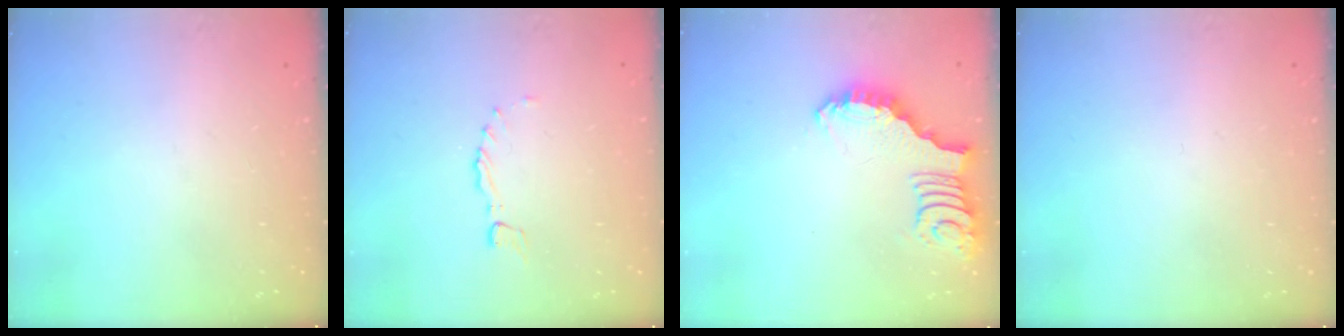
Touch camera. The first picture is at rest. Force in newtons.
{"total": 0.0}
{"total": 2.6, "press": 2.6, "slide": 0.3}
{"total": 0.0}